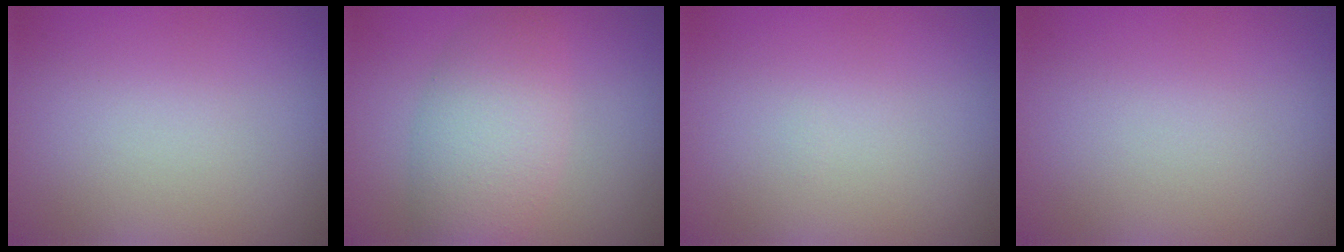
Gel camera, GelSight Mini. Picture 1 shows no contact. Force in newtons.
{"total": 5.5, "press": 5.5, "slide": 0.3}
{"total": 0.0}
{"total": 0.0}